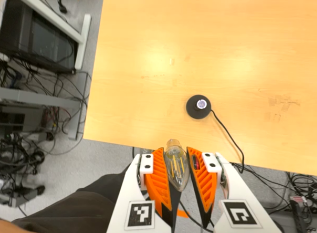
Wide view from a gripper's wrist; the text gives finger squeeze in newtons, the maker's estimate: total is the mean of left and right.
{"total": 14.9, "left": 17.0, "right": 12.7}